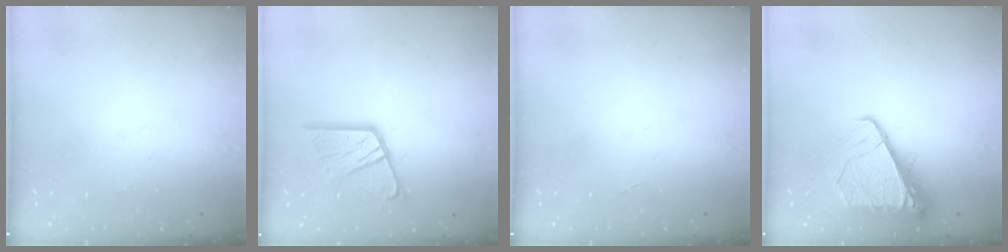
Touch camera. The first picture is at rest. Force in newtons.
{"total": 13.1, "press": 13.1, "slide": 1.4}
{"total": 0.0}
{"total": 9.1, "press": 9.1, "slide": 1.1}